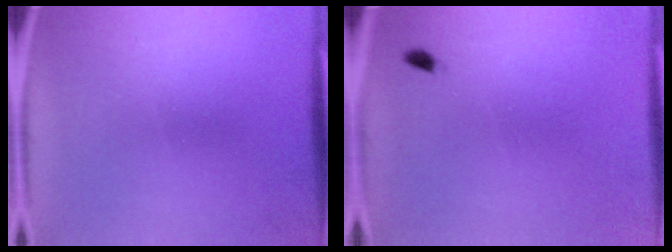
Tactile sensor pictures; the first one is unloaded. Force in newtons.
{"total": 0.7}